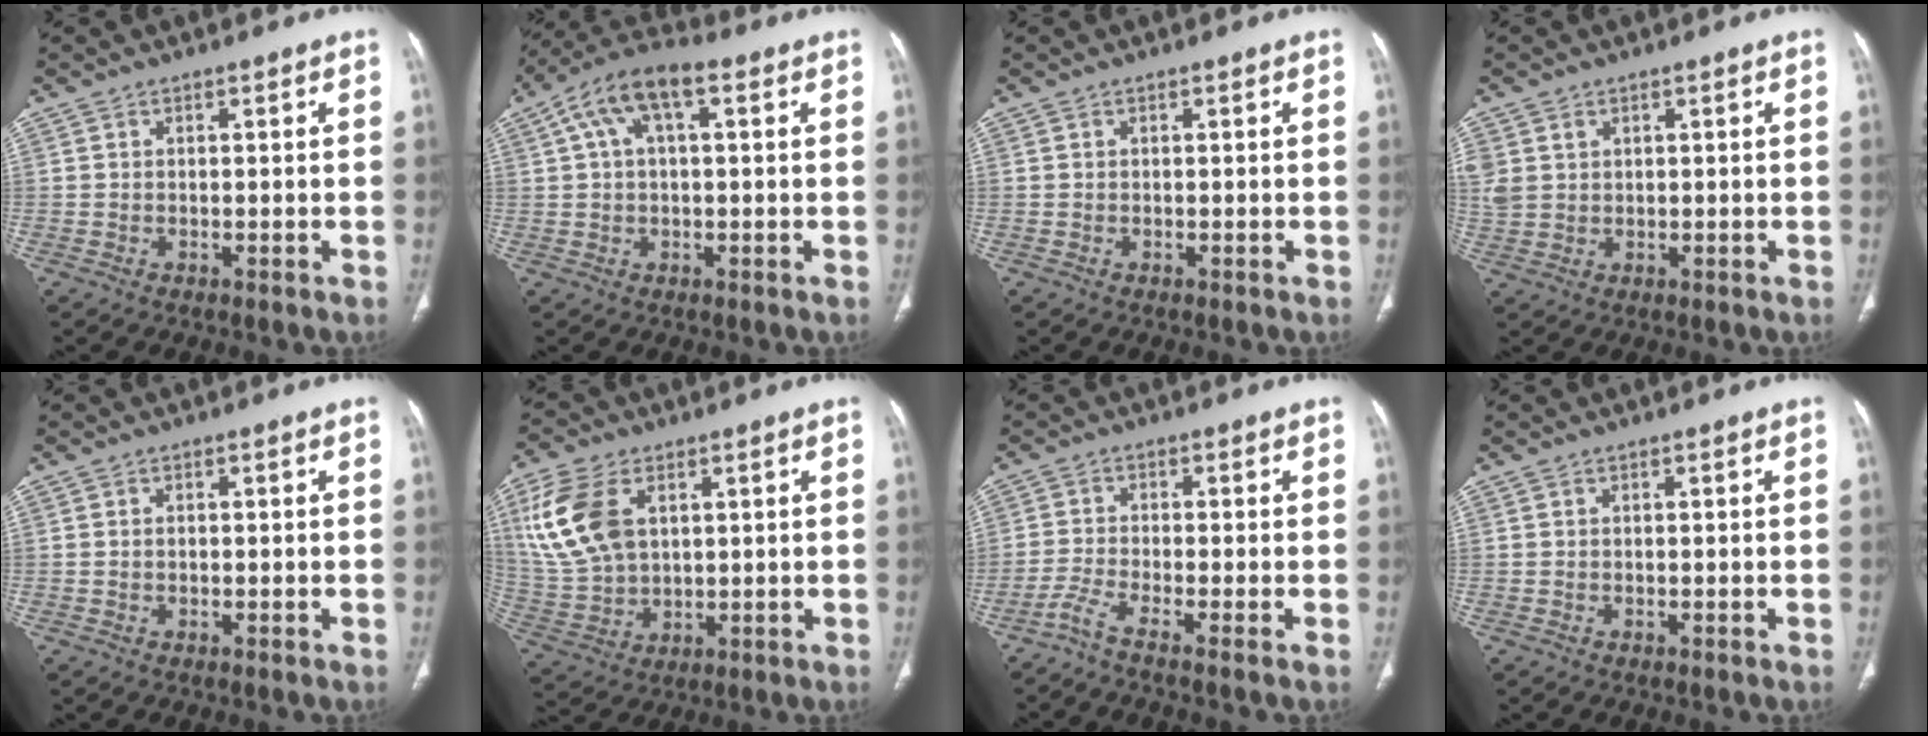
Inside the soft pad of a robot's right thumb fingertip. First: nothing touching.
{"total": 10.2, "force": [3.4, 4.6, 8.5], "torque": [-0.165, 0.039, 0.054]}
{"total": 0.0}
{"total": 5.7, "force": [1.8, 4.9, 2.5], "torque": [-0.063, 0.000, 0.047]}
{"total": 0.7, "force": [0.0, 0.5, 0.5], "torque": [-0.012, 0.002, 0.000]}
{"total": 14.6, "force": [4.7, 9.4, 10.2], "torque": [-0.214, -0.006, 0.104]}
{"total": 3.2, "force": [-2.4, -1.0, 1.9], "torque": [-0.062, 0.002, -0.059]}
{"total": 0.0}